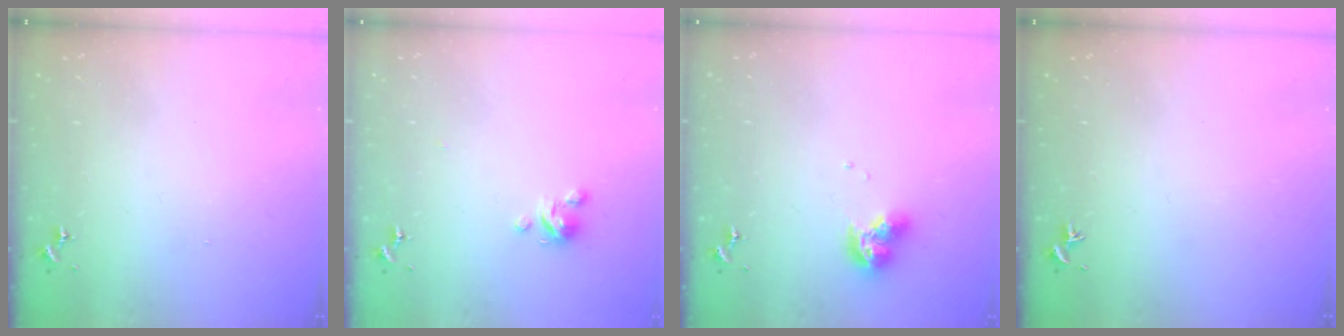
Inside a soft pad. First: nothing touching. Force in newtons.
{"total": 4.7, "press": 4.7, "slide": 0.3}
{"total": 10.1, "press": 10.0, "slide": 1.2}
{"total": 0.0}